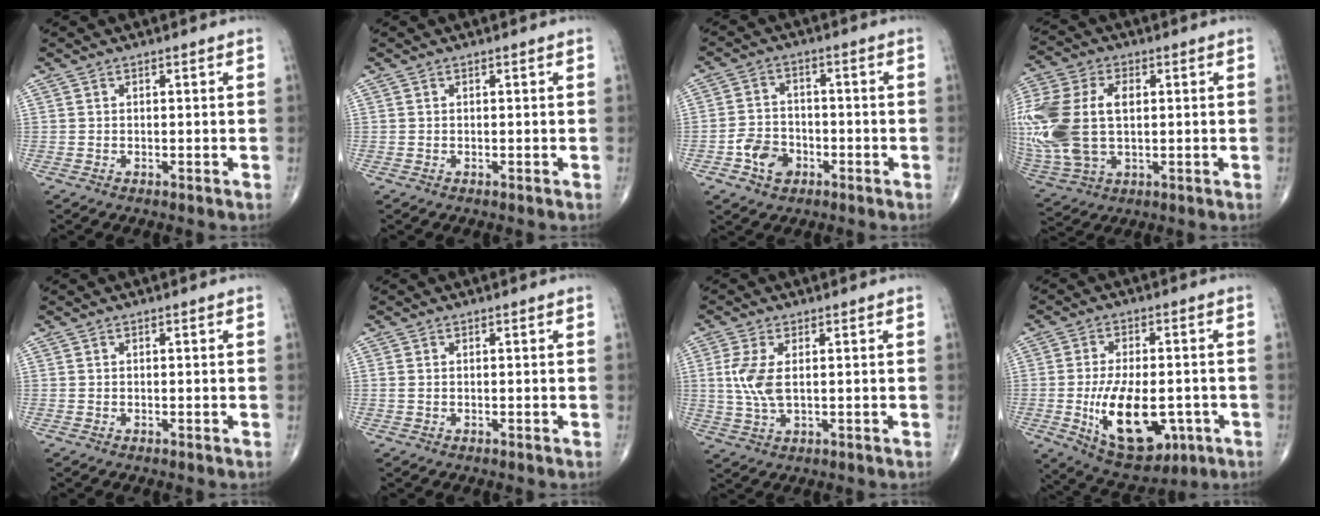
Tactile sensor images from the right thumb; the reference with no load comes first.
{"total": 0.0}
{"total": 6.6, "force": [-2.9, 4.9, 3.4], "torque": [-0.045, 0.020, -0.050]}
{"total": 21.4, "force": [1.4, 13.3, 16.6], "torque": [-0.421, 0.006, 0.037]}
{"total": 0.0}
{"total": 0.6, "force": [0.0, 0.4, 0.5], "torque": [-0.016, 0.004, 0.004]}
{"total": 6.2, "force": [0.8, 2.8, 5.4], "torque": [-0.134, -0.002, 0.020]}
{"total": 16.2, "force": [-4.0, 8.5, 13.2], "torque": [-0.203, 0.000, -0.042]}